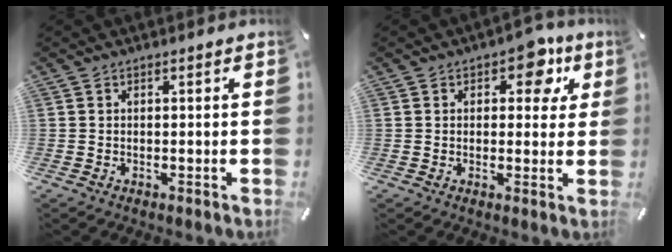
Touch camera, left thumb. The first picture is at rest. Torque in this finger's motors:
{"motor_torque": [0.93, 1.11, 0.55, -0.55, 0.19]}